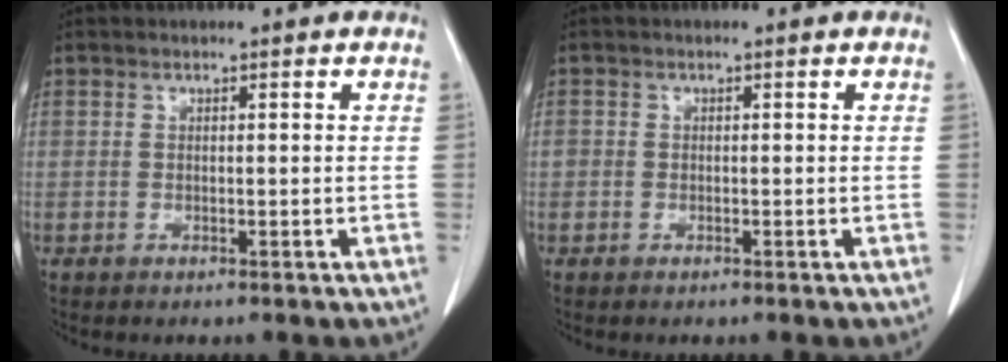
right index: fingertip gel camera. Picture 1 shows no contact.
{"total": 0.8, "force": [-0.2, 0.7, 0.1], "torque": [0.008, 0.007, -0.004]}